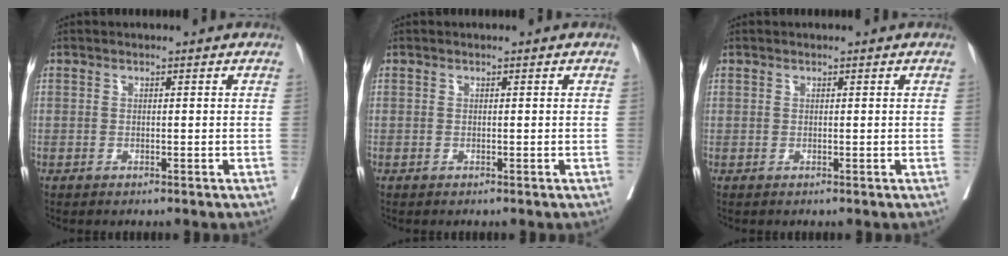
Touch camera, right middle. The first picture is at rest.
{"total": 0.0}
{"total": 0.0}